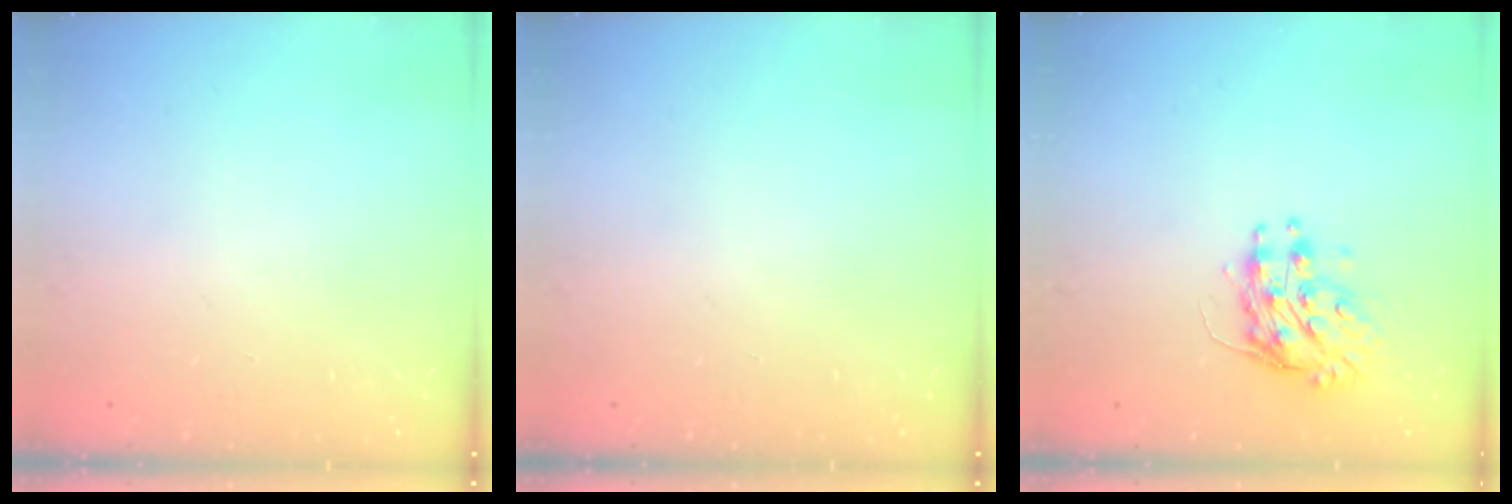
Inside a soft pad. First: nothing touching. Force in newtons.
{"total": 0.0}
{"total": 9.0, "press": 9.0, "slide": 0.3}